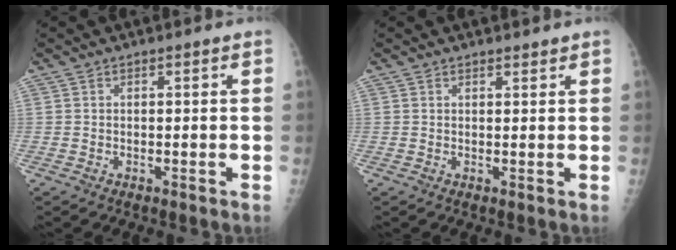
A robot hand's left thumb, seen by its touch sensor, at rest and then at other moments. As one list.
[{"total": 1.1, "force": [1.0, 0.4, 0.2], "torque": [0.004, -0.008, 0.014]}]